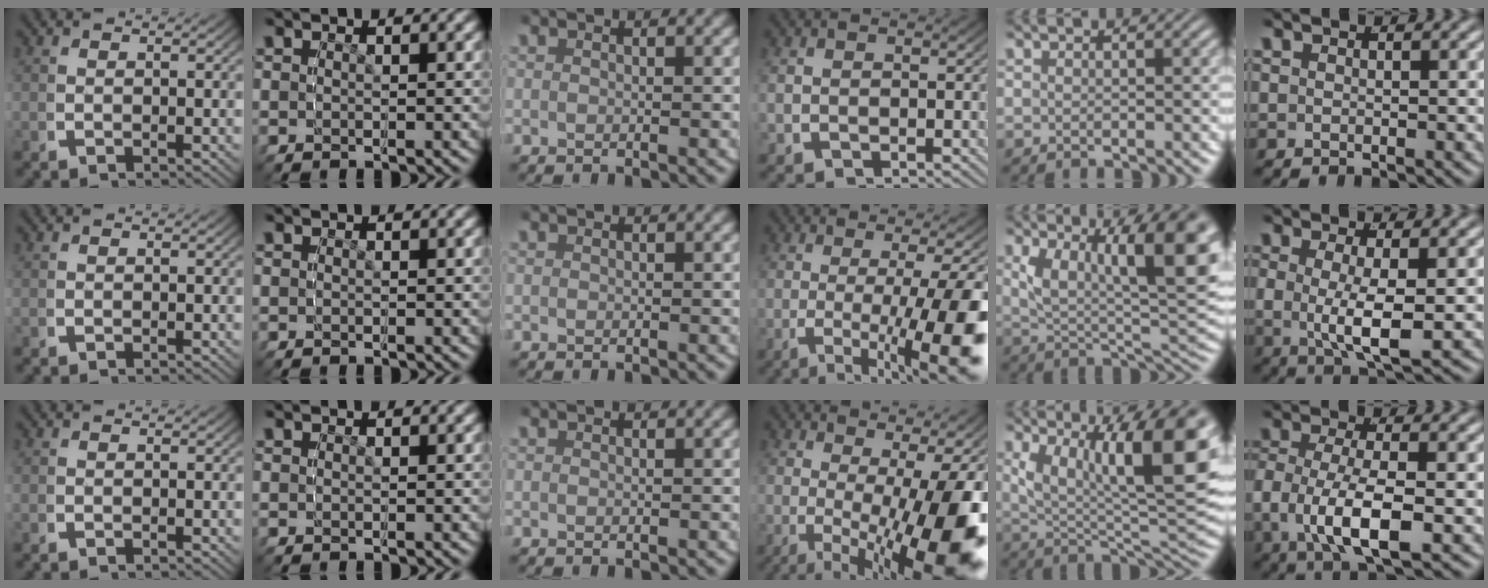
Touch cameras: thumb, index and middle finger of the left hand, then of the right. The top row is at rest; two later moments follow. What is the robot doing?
{"motion": "grasp_and_lifting", "object": "button"}